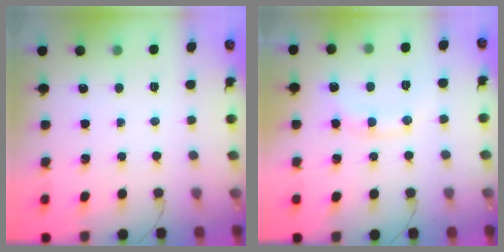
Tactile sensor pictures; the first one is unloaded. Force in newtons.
{"total": 9.9, "press": 9.9, "slide": 0.2}